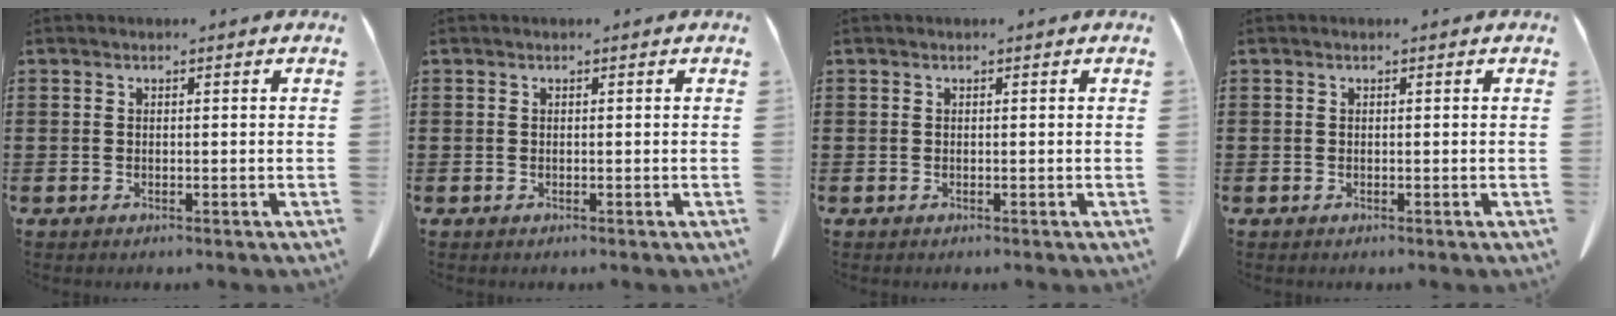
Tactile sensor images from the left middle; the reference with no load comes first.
{"total": 0.0}
{"total": 0.0}
{"total": 0.0}